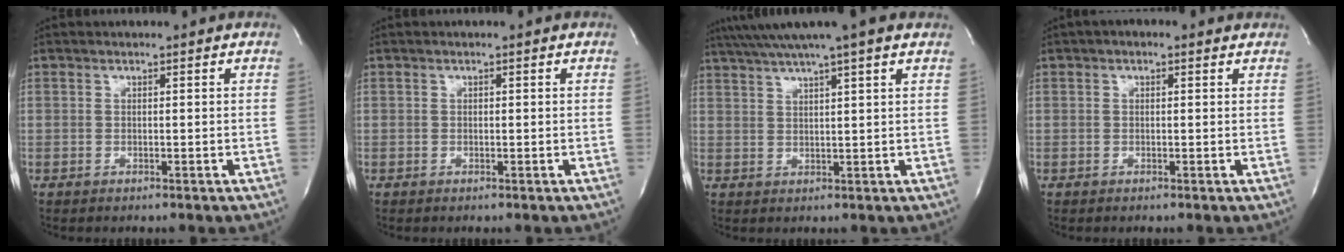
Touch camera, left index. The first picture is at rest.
{"total": 0.0}
{"total": 9.9, "force": [7.6, -0.4, 6.4], "torque": [-0.116, 0.029, 0.107]}
{"total": 1.3, "force": [0.1, 0.9, 0.9], "torque": [-0.018, 0.011, -0.002]}